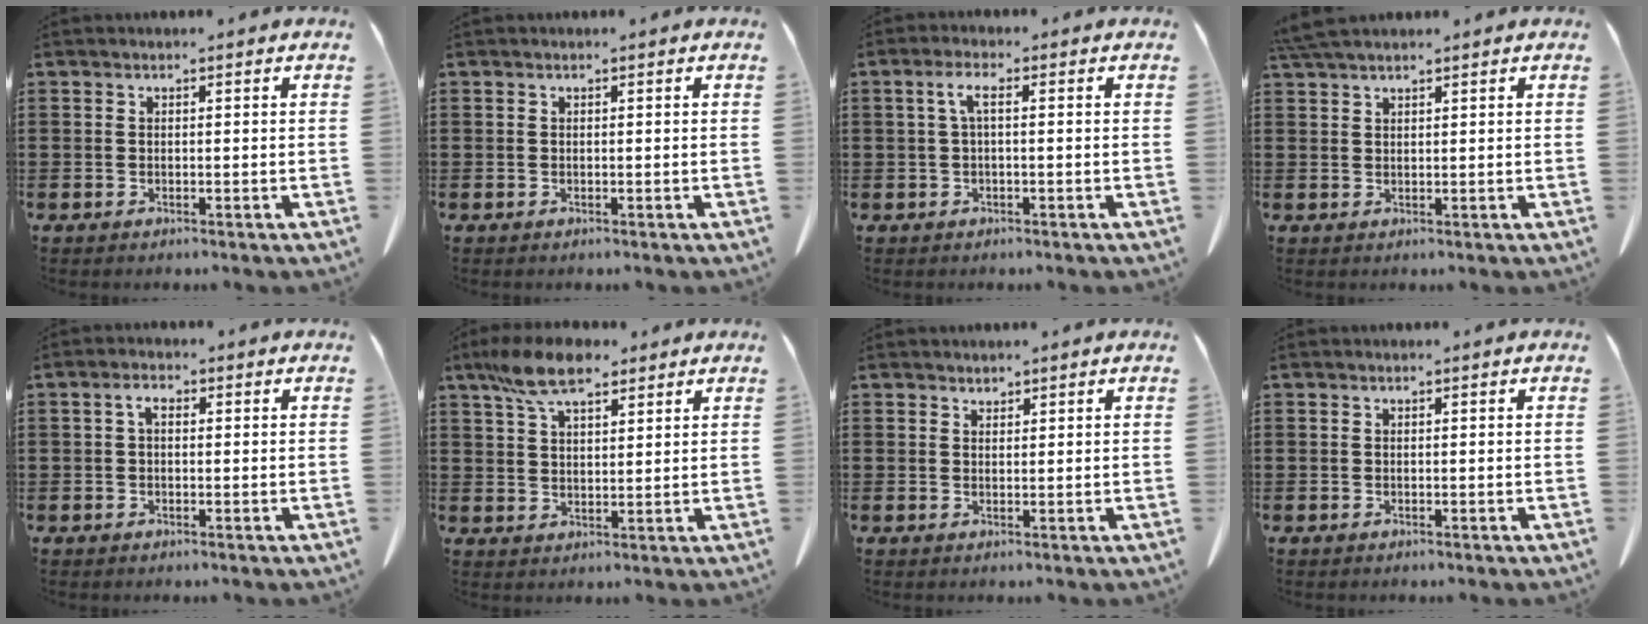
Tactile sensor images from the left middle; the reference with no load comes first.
{"total": 0.0}
{"total": 3.0, "force": [0.3, 0.8, 2.9], "torque": [-0.057, 0.008, 0.003]}
{"total": 2.9, "force": [2.5, 0.4, 1.4], "torque": [-0.035, 0.000, 0.049]}
{"total": 2.4, "force": [0.1, 1.2, 2.1], "torque": [-0.045, 0.005, 0.001]}
{"total": 8.5, "force": [5.9, 3.2, 5.2], "torque": [-0.117, 0.000, 0.111]}
{"total": 1.1, "force": [1.1, 0.3, -0.1], "torque": [-0.002, -0.001, 0.022]}
{"total": 0.0}